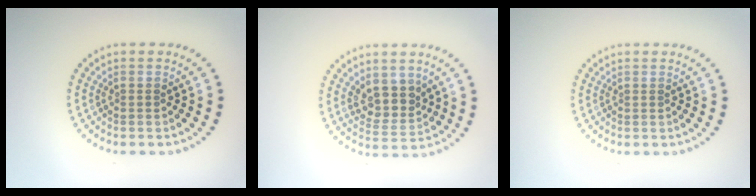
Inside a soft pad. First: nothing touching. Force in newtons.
{"total": 3.3, "press": 2.9, "slide": 1.6}
{"total": 0.0}